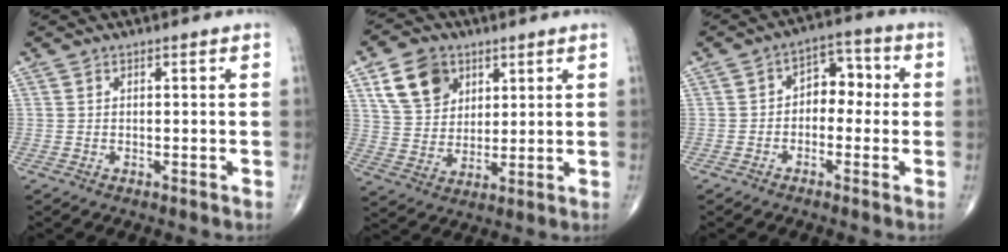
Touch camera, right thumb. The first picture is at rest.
{"total": 10.7, "force": [5.1, 7.9, 5.0], "torque": [-0.065, -0.018, 0.100]}
{"total": 6.6, "force": [-0.4, 4.7, 4.6], "torque": [-0.032, 0.032, -0.022]}